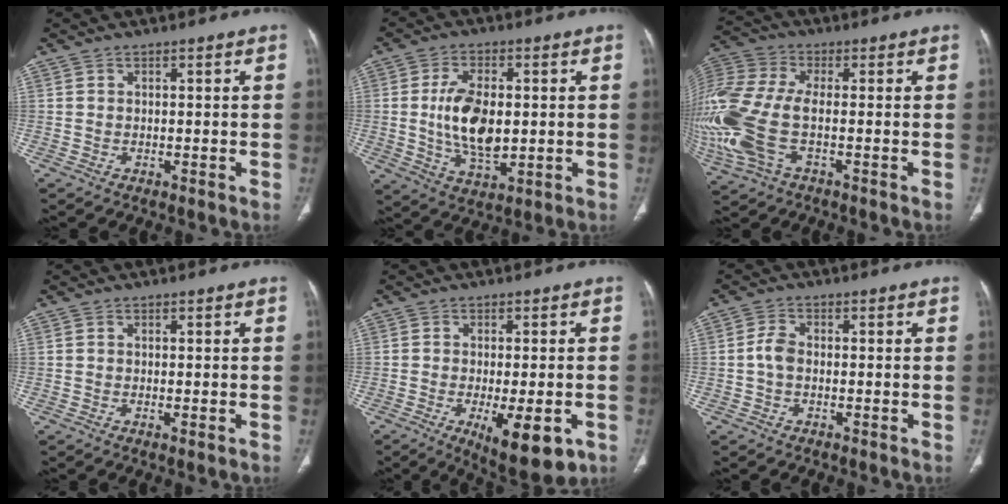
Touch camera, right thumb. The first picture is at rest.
{"total": 15.4, "force": [0.1, 8.1, 13.1], "torque": [-0.234, -0.013, 0.009]}
{"total": 19.3, "force": [-3.7, 9.4, 16.5], "torque": [-0.427, 0.000, -0.065]}
{"total": 0.8, "force": [-0.2, 0.2, 0.8], "torque": [-0.017, -0.004, -0.004]}
{"total": 12.4, "force": [-4.9, 4.6, 10.4], "torque": [-0.140, -0.009, -0.061]}
{"total": 2.9, "force": [-0.5, 1.8, 2.2], "torque": [-0.041, 0.007, -0.016]}